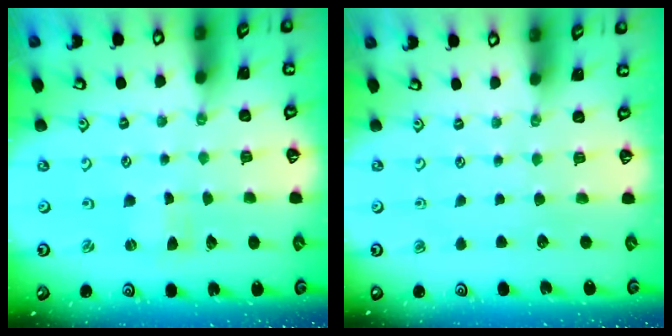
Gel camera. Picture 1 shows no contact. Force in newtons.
{"total": 0.0}